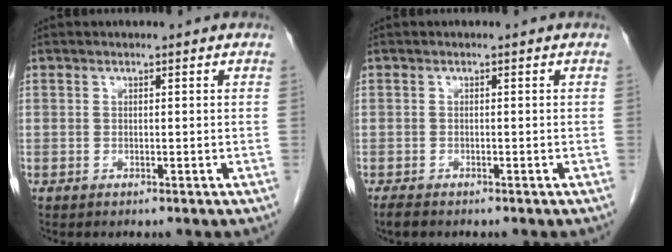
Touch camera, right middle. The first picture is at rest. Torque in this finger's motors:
{"motor_torque": [0.07, -0.01, 0.01, 0.00]}